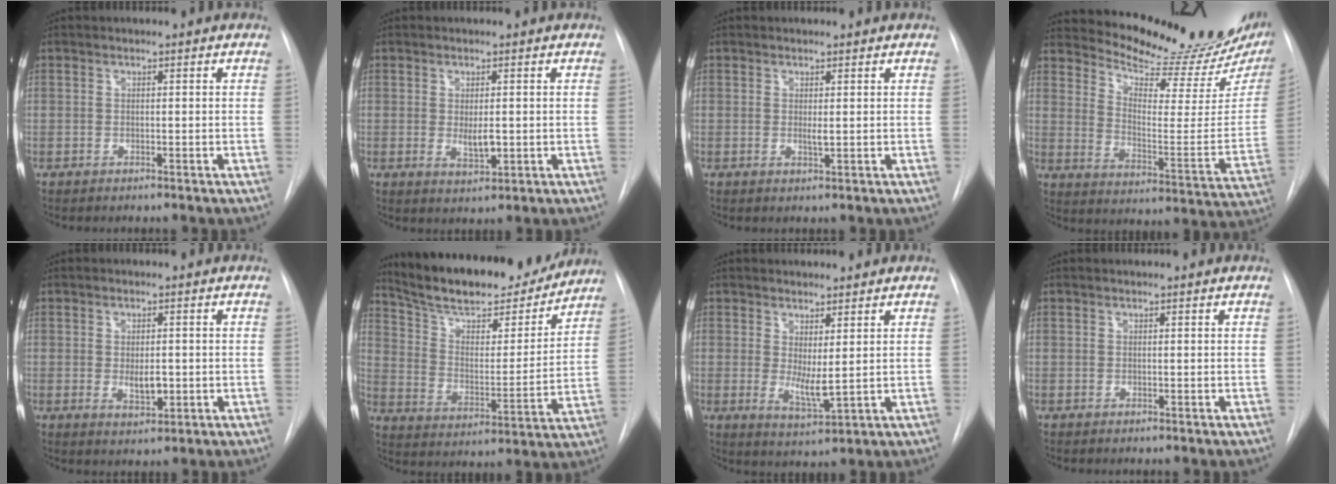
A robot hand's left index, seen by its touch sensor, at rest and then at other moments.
{"total": 2.9, "force": [0.1, 1.1, 2.6], "torque": [-0.047, -0.008, 0.006]}
{"total": 0.9, "force": [0.3, 0.2, 0.9], "torque": [-0.021, -0.003, 0.007]}
{"total": 21.4, "force": [19.8, 2.3, 8.0], "torque": [-0.125, -0.094, 0.263]}
{"total": 3.2, "force": [-0.2, 1.5, 2.8], "torque": [-0.046, -0.006, 0.003]}
{"total": 22.1, "force": [19.7, 4.9, 8.9], "torque": [-0.142, -0.010, 0.295]}
{"total": 4.4, "force": [1.0, 1.0, 4.1], "torque": [-0.076, -0.014, 0.029]}
{"total": 1.2, "force": [1.2, -0.1, 0.2], "torque": [-0.008, 0.013, 0.018]}